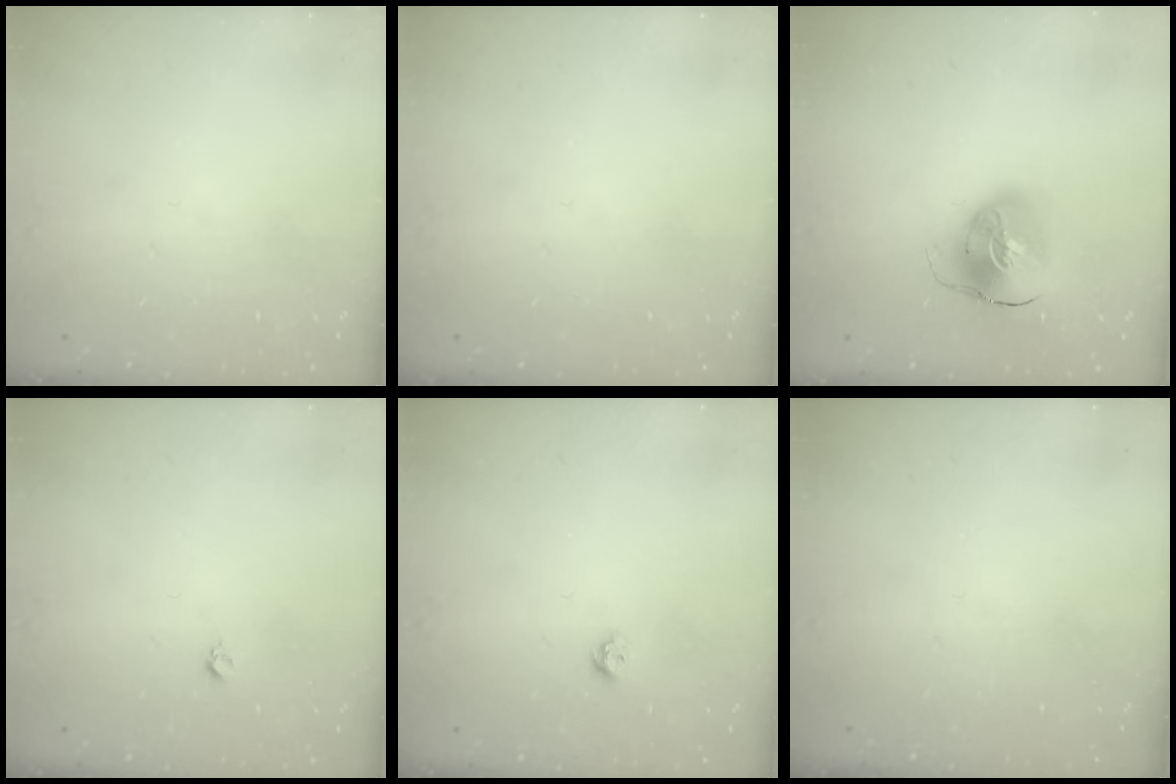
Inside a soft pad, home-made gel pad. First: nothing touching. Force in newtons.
{"total": 0.0}
{"total": 11.2, "press": 11.0, "slide": 1.7}
{"total": 3.0, "press": 2.9, "slide": 0.4}
{"total": 5.3, "press": 5.3, "slide": 0.8}
{"total": 0.0}